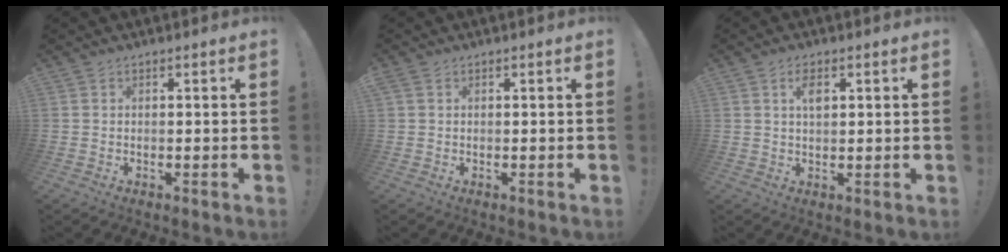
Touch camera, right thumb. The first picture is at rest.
{"total": 0.7, "force": [0.3, 0.6, 0.3], "torque": [-0.006, 0.002, 0.007]}
{"total": 3.8, "force": [1.5, 1.8, 3.0], "torque": [-0.042, -0.004, 0.020]}